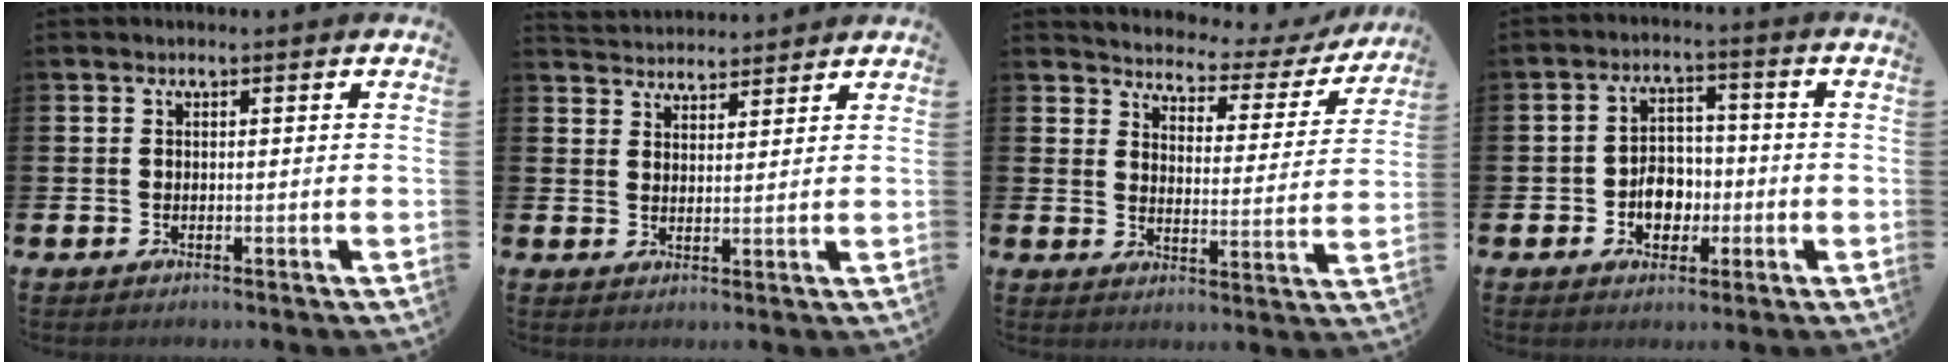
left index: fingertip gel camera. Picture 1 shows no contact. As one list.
[{"total": 3.4, "force": [3.3, 0.6, -0.5], "torque": [-0.001, -0.018, 0.060]}, {"total": 3.6, "force": [3.3, 1.3, 0.5], "torque": [-0.036, -0.033, 0.049]}, {"total": 4.9, "force": [-1.4, 3.8, 2.8], "torque": [-0.041, 0.005, -0.034]}]